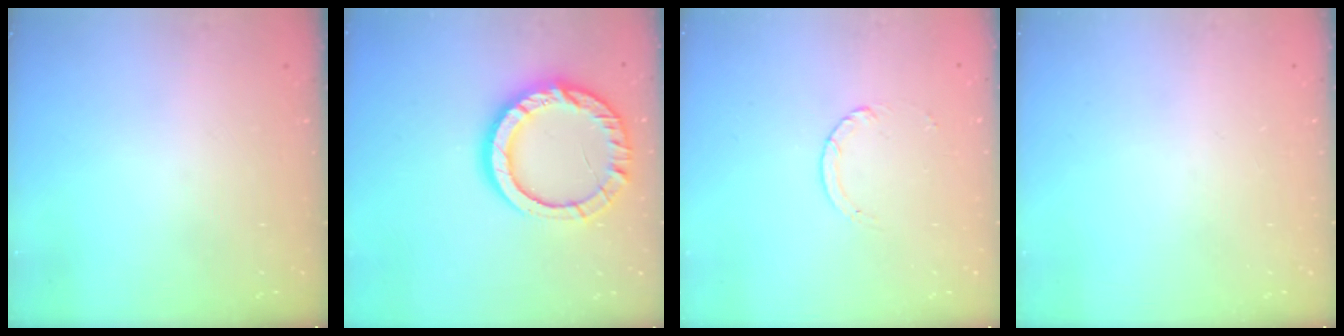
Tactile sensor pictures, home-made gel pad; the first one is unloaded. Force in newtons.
{"total": 14.7, "press": 14.7, "slide": 1.0}
{"total": 2.5, "press": 2.4, "slide": 0.2}
{"total": 0.0}